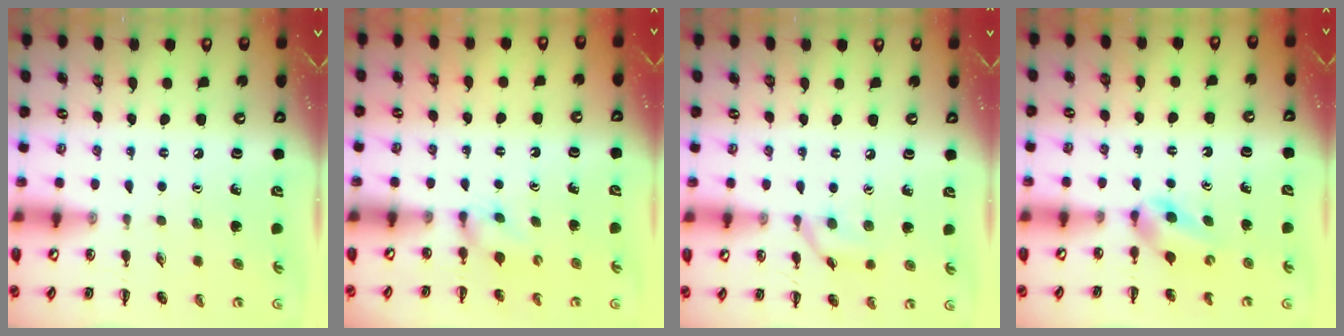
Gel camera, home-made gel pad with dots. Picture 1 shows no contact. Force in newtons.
{"total": 2.5, "press": 2.3, "slide": 1.0}
{"total": 7.4, "press": 7.3, "slide": 0.8}
{"total": 2.8, "press": 2.5, "slide": 1.3}